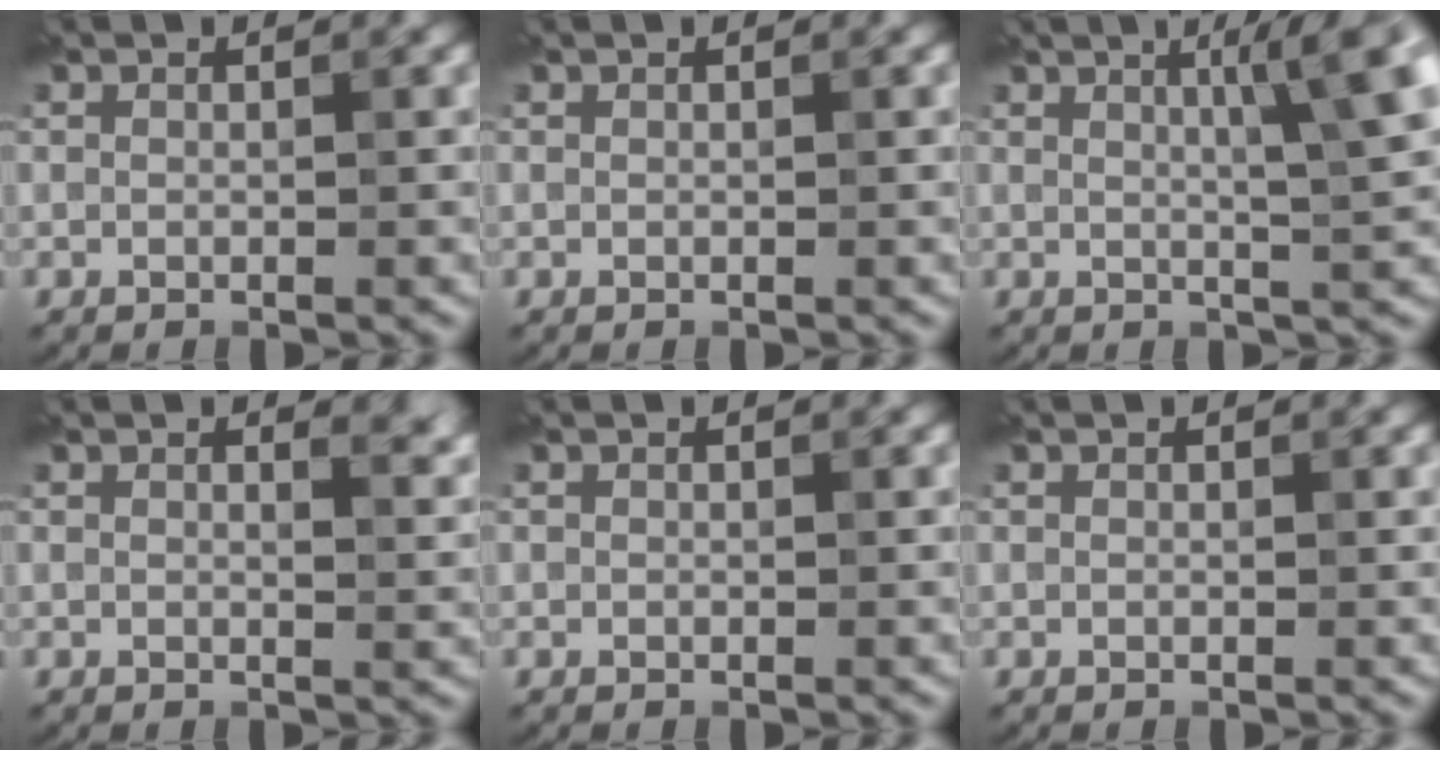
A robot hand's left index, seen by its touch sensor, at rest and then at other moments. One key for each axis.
{"total": 0.0}
{"total": 6.8, "fx": 2.4, "fy": 1.3, "fz": 6.3, "tx": -0.067, "ty": 0.012, "tz": 0.035}
{"total": 2.3, "fx": 1.4, "fy": 0.8, "fz": 1.6, "tx": -0.013, "ty": -0.003, "tz": 0.022}
{"total": 0.0}
{"total": 0.0}